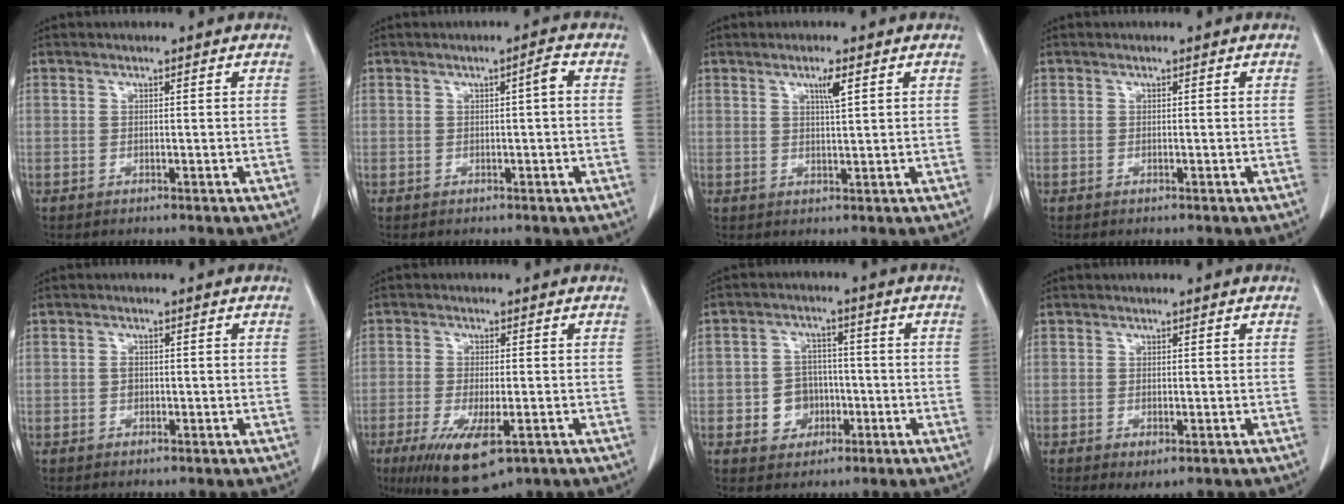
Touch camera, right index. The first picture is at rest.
{"total": 1.8, "force": [0.2, 0.1, 1.8], "torque": [-0.027, 0.005, 0.003]}
{"total": 2.7, "force": [1.3, 0.0, 2.4], "torque": [-0.043, -0.003, 0.022]}
{"total": 0.0}
{"total": 1.2, "force": [-0.1, 0.9, 0.7], "torque": [-0.011, 0.005, -0.001]}
{"total": 10.2, "force": [-5.2, 3.0, 8.2], "torque": [-0.145, -0.026, -0.080]}
{"total": 5.5, "force": [-1.6, 4.9, 2.0], "torque": [-0.031, 0.014, -0.019]}
{"total": 2.3, "force": [-1.1, 0.9, 1.8], "torque": [-0.026, -0.005, -0.009]}